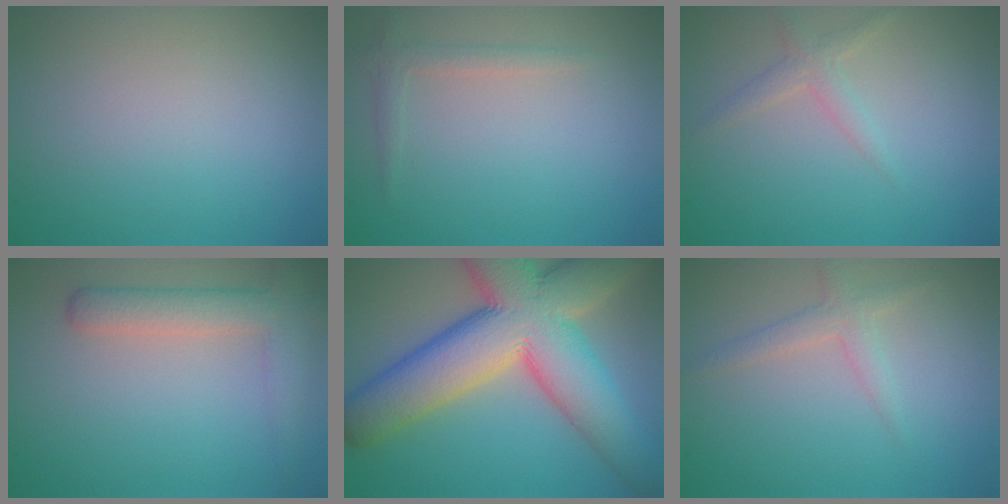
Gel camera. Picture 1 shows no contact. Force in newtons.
{"total": 1.4, "press": 1.4, "slide": 0.1}
{"total": 1.5, "press": 1.5, "slide": 0.1}
{"total": 3.8, "press": 3.7, "slide": 0.3}
{"total": 14.6, "press": 14.6, "slide": 1.1}
{"total": 1.8, "press": 1.8, "slide": 0.0}